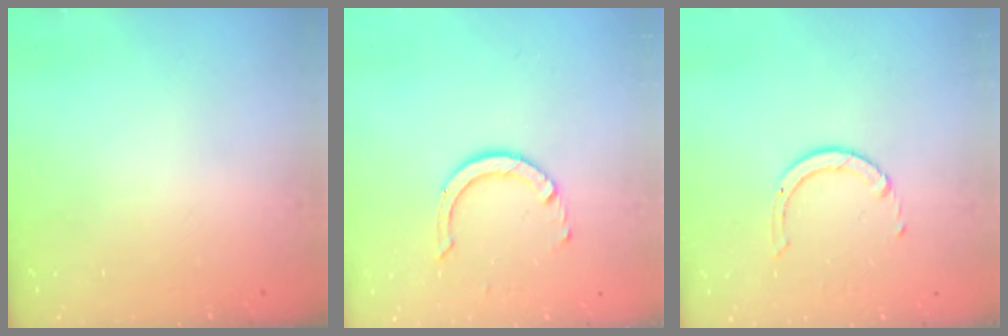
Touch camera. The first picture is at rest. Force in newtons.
{"total": 7.3, "press": 7.3, "slide": 0.5}
{"total": 2.5, "press": 2.4, "slide": 0.3}